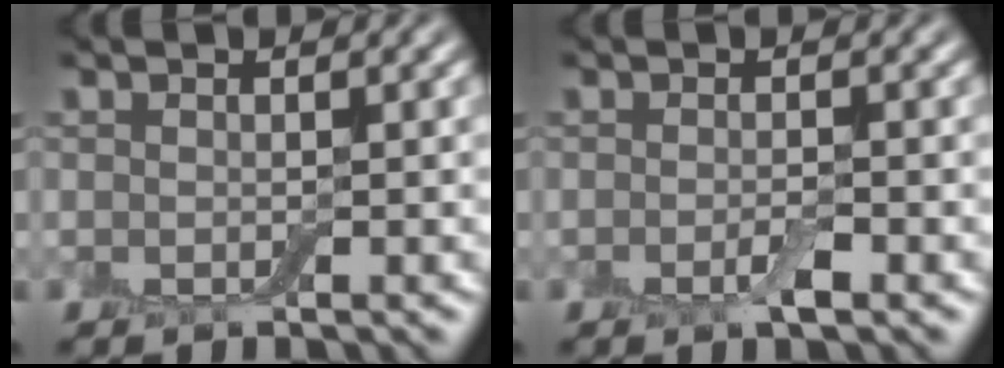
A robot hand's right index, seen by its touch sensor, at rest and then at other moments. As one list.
[{"total": 1.4, "force": [-0.6, 0.3, 1.2], "torque": [-0.023, -0.004, -0.014]}]